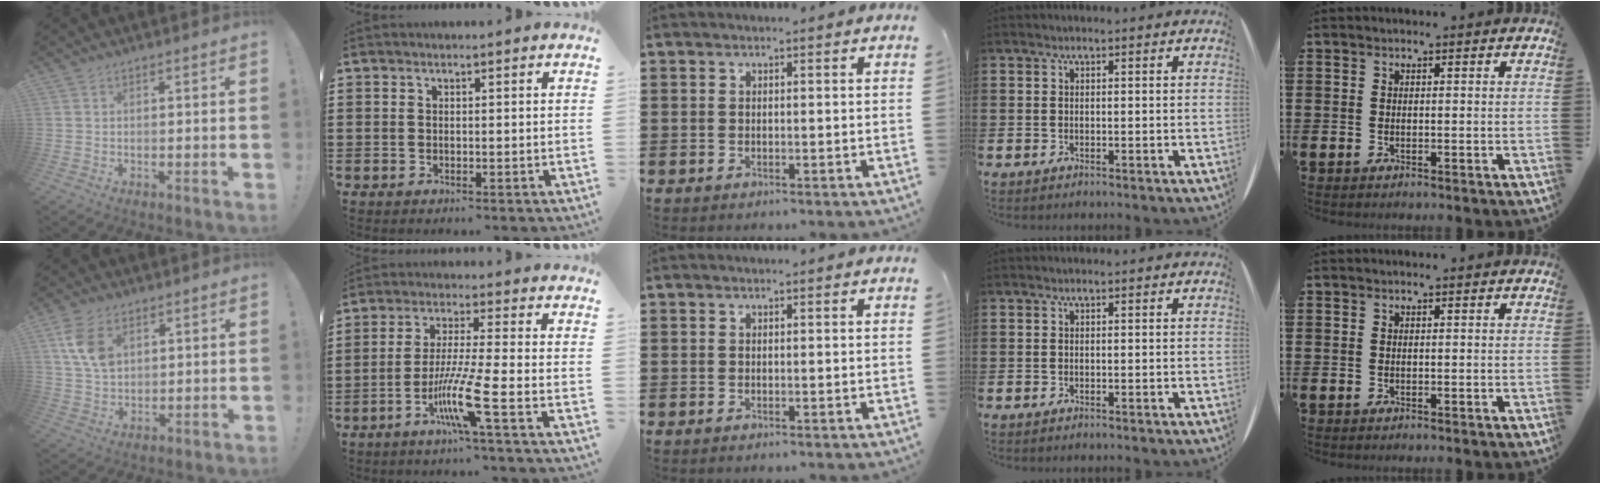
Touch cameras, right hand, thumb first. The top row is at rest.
{"thumb": {"total": 9.8, "force": [3.8, 6.4, 6.4], "torque": [-0.125, -0.005, 0.074]}, "index": {"total": 9.1, "force": [-4.2, -0.3, 8.0], "torque": [-0.167, -0.020, -0.082]}}